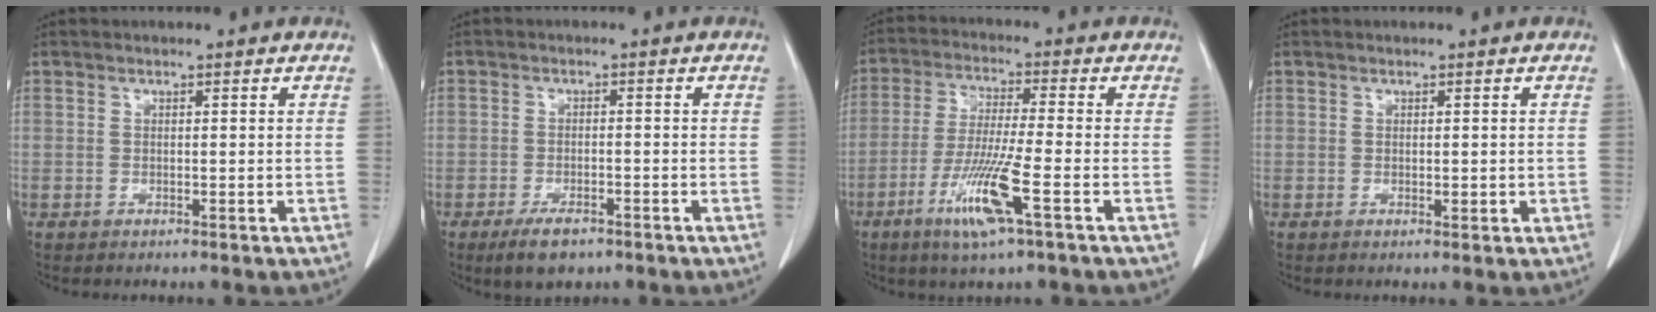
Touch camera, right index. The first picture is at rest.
{"total": 4.5, "force": [-2.9, 2.0, 2.7], "torque": [-0.050, -0.003, -0.044]}
{"total": 10.1, "force": [-4.5, -0.1, 9.0], "torque": [-0.182, -0.019, -0.088]}
{"total": 1.2, "force": [0.0, 0.6, 1.1], "torque": [-0.015, -0.003, 0.002]}